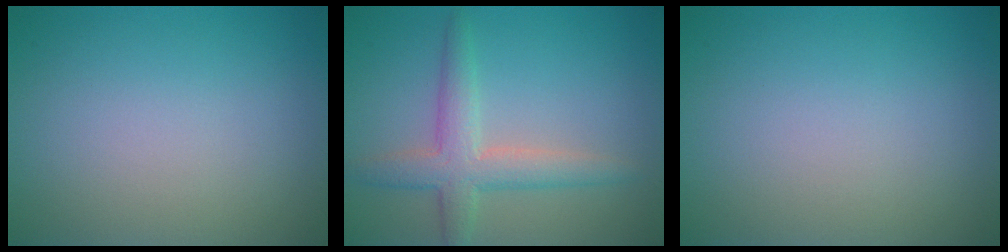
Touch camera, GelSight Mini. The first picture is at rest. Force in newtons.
{"total": 3.9, "press": 3.9, "slide": 0.1}
{"total": 0.0}